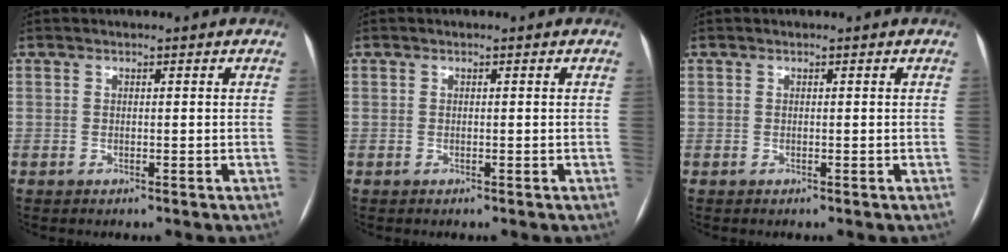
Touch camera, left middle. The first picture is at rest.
{"total": 0.0}
{"total": 0.0}